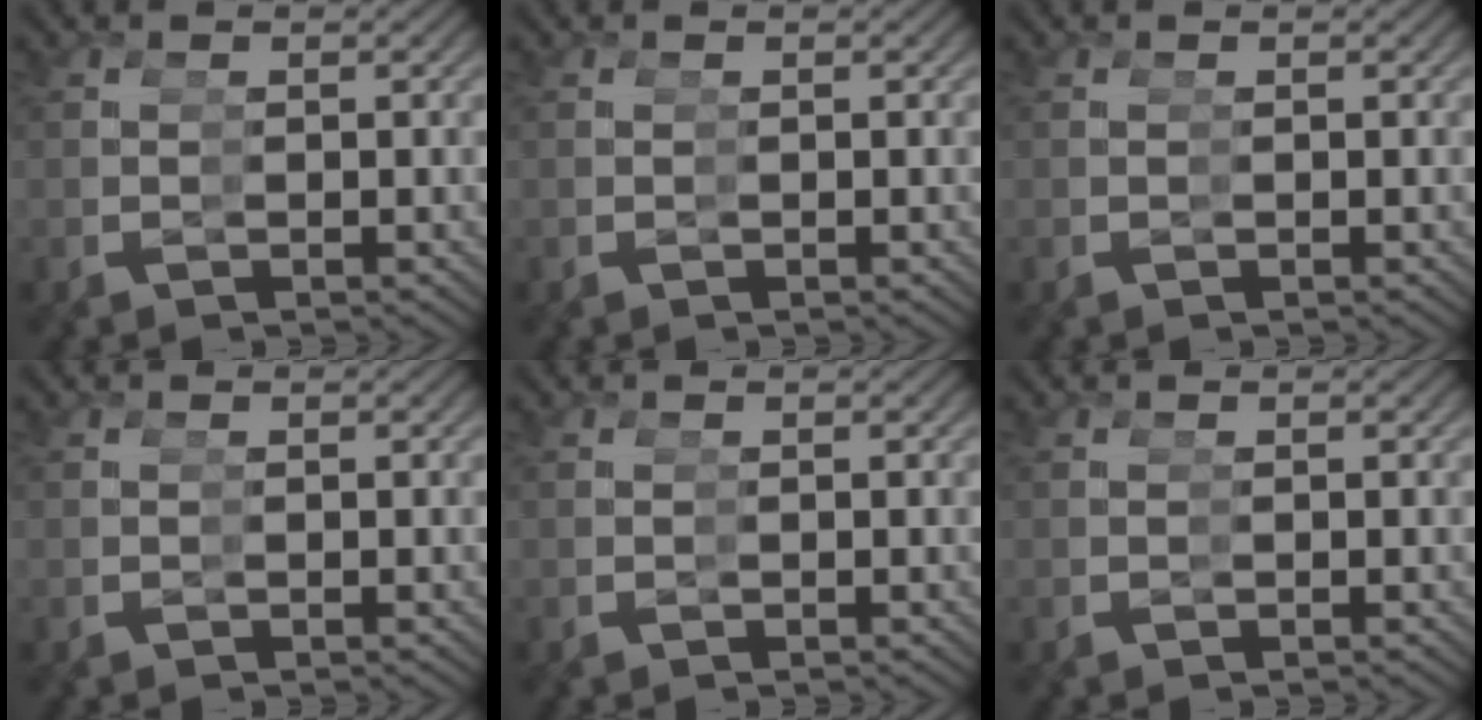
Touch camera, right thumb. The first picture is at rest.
{"total": 0.0}
{"total": 0.0}
{"total": 0.0}
{"total": 0.0}
{"total": 0.0}